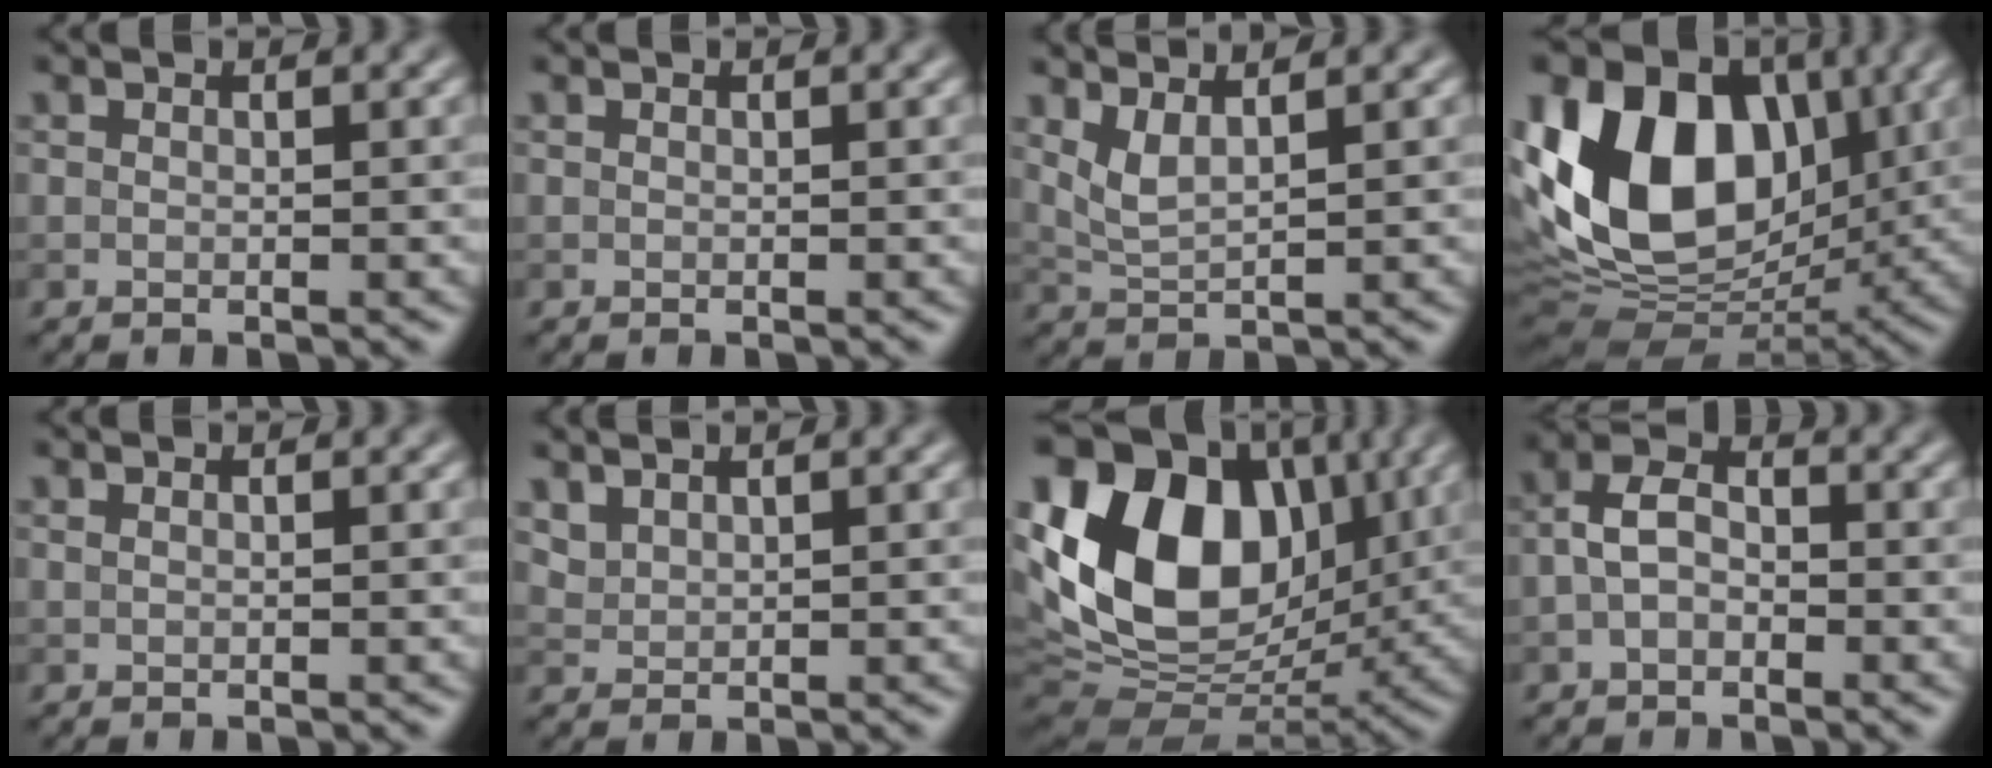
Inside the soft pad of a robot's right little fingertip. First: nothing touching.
{"total": 0.0}
{"total": 2.3, "force": [1.5, 0.6, 1.7], "torque": [-0.038, -0.006, 0.034]}
{"total": 15.4, "force": [2.4, 10.8, 10.8], "torque": [-0.201, 0.017, 0.024]}
{"total": 0.0}
{"total": 1.7, "force": [1.5, 0.8, 0.6], "torque": [-0.018, 0.002, 0.036]}
{"total": 17.1, "force": [3.7, 12.0, 11.6], "torque": [-0.232, 0.023, 0.055]}
{"total": 3.0, "force": [-0.9, 2.0, 2.1], "torque": [-0.040, 0.014, -0.025]}